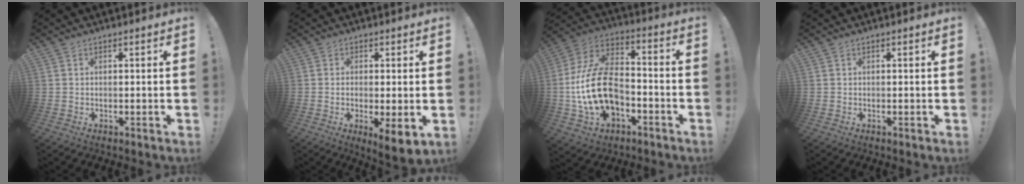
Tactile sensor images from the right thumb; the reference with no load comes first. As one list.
[{"total": 5.3, "force": [-0.5, 1.3, 5.1], "torque": [-0.065, -0.009, -0.002]}, {"total": 20.2, "force": [-4.4, 13.2, 14.6], "torque": [-0.286, 0.033, -0.066]}, {"total": 0.0}]